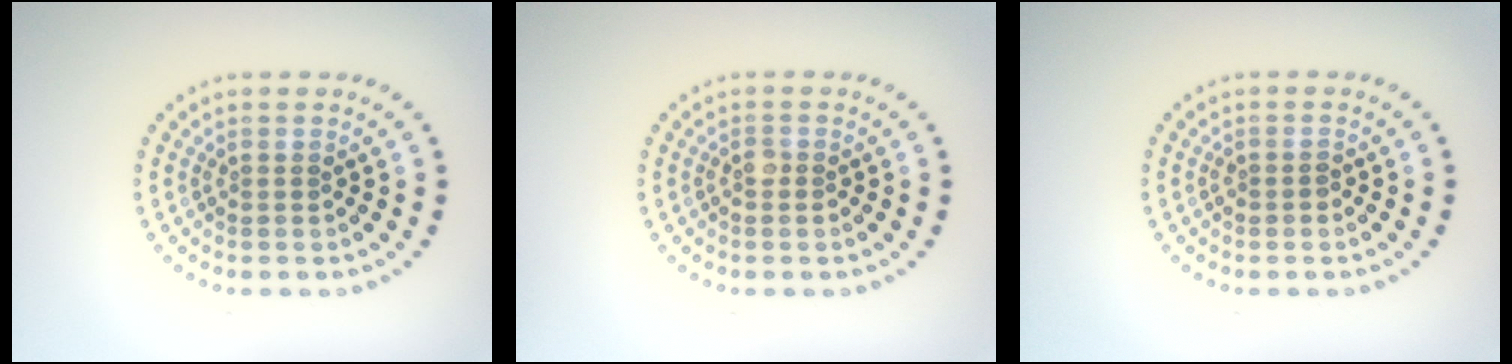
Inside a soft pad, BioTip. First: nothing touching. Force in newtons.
{"total": 0.9, "press": 0.8, "slide": 0.5}
{"total": 0.8, "press": 0.7, "slide": 0.3}